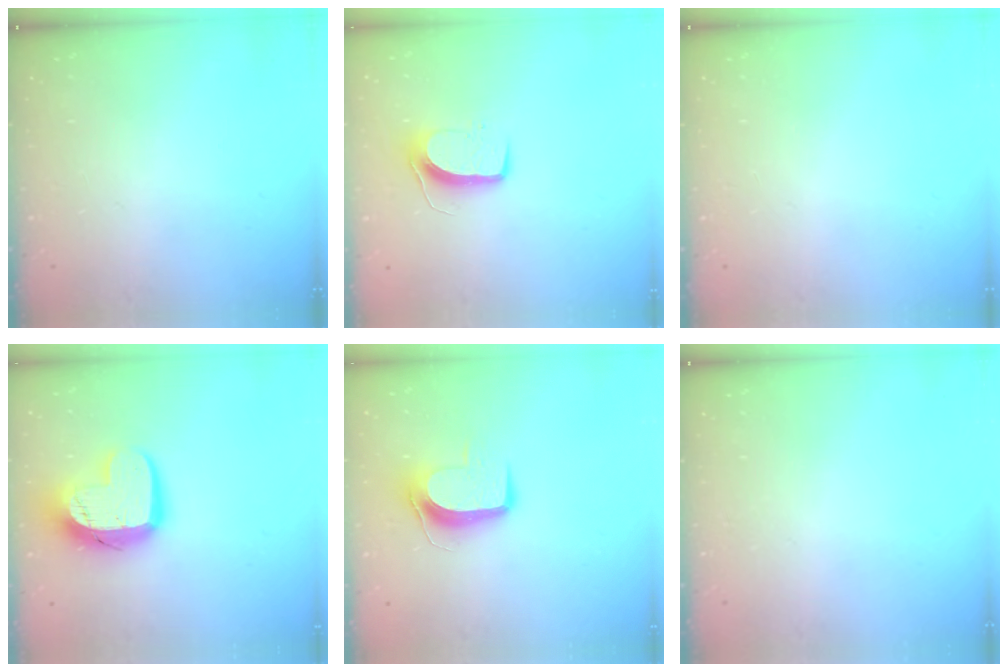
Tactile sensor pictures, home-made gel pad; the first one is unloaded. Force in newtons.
{"total": 9.3, "press": 9.3, "slide": 0.5}
{"total": 0.0}
{"total": 15.1, "press": 15.0, "slide": 1.2}
{"total": 9.3, "press": 9.2, "slide": 0.9}
{"total": 0.0}